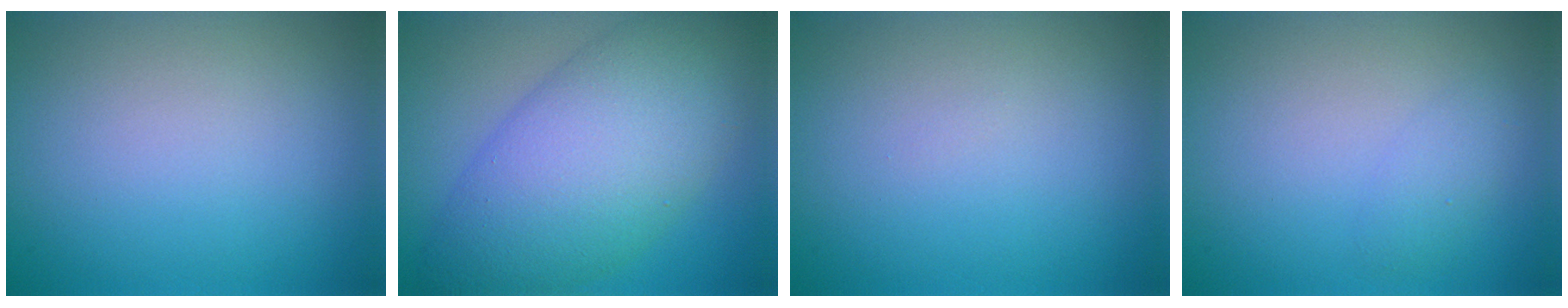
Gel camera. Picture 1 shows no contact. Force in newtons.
{"total": 10.8, "press": 10.8, "slide": 0.2}
{"total": 0.0}
{"total": 1.2, "press": 1.2, "slide": 0.1}